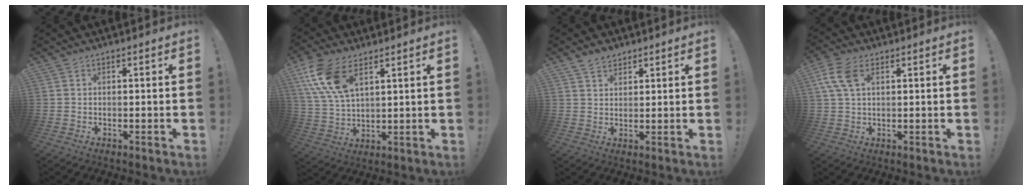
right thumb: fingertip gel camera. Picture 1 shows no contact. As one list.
[{"total": 13.0, "force": [6.9, 6.7, 8.7], "torque": [-0.187, -0.020, 0.129]}, {"total": 4.3, "force": [3.2, 2.5, 1.1], "torque": [-0.023, -0.013, 0.061]}, {"total": 8.2, "force": [3.0, 4.7, 5.9], "torque": [-0.126, 0.008, 0.060]}]